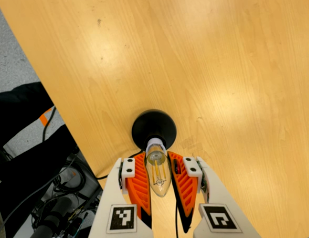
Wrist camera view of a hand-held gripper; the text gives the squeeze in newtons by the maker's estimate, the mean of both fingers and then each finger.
{"total": 21.3, "left": 23.8, "right": 18.8}